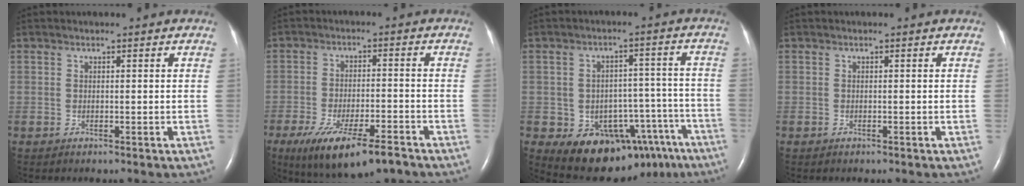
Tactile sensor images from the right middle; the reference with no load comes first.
{"total": 12.9, "force": [-8.7, 3.3, 8.9], "torque": [-0.148, -0.021, -0.140]}
{"total": 14.6, "force": [-9.2, 8.8, 7.1], "torque": [-0.069, 0.045, -0.117]}
{"total": 0.0}